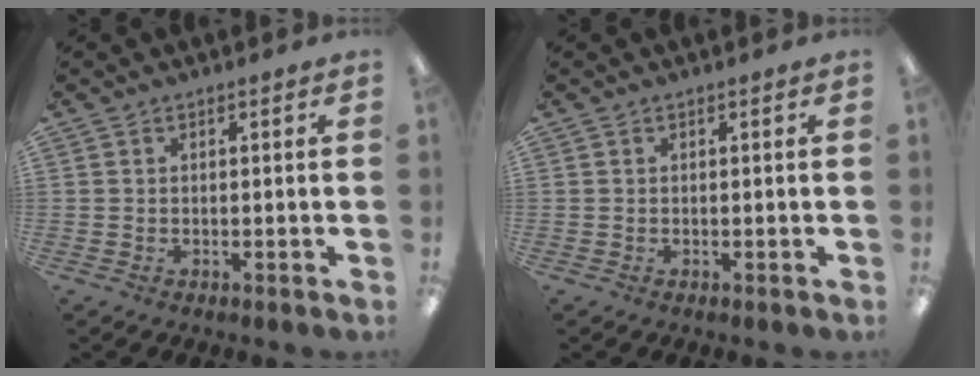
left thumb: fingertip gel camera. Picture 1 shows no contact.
{"total": 0.0}